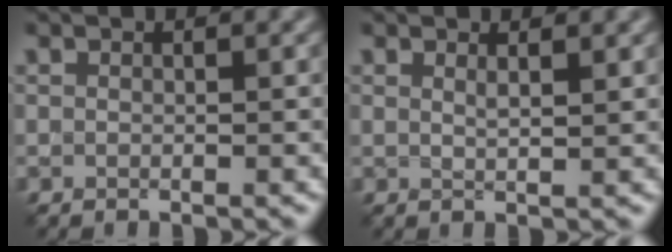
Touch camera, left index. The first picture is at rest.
{"total": 1.1, "force": [0.8, 0.2, 0.6], "torque": [-0.005, 0.000, 0.013]}